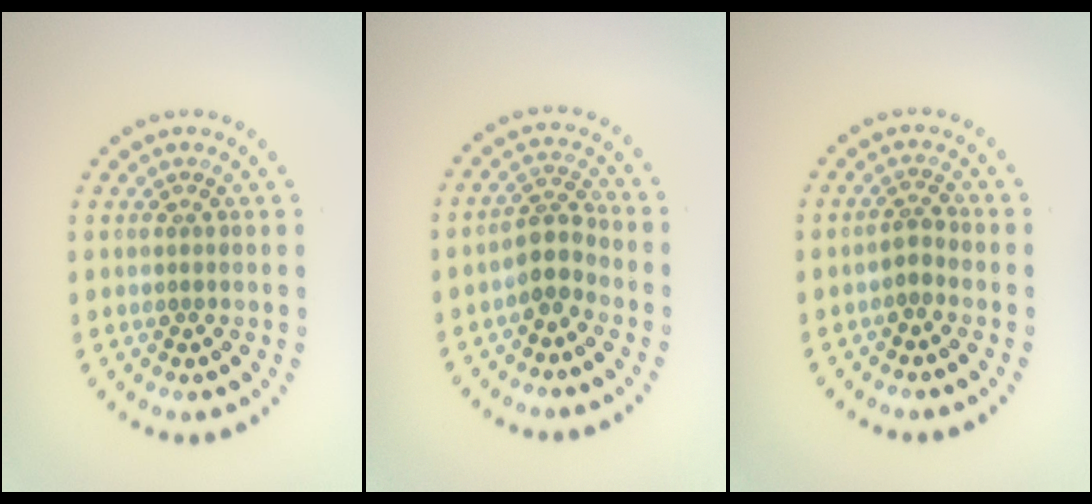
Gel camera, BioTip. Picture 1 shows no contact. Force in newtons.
{"total": 2.5, "press": 2.0, "slide": 1.6}
{"total": 1.4, "press": 1.0, "slide": 1.0}